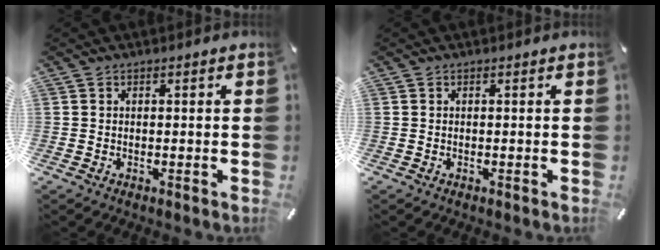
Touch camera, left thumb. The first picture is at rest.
{"total": 0.0}